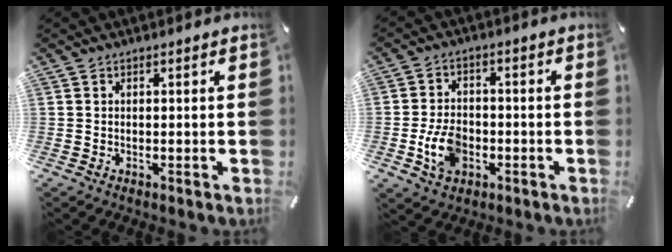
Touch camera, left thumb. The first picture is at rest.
{"total": 8.5, "force": [-2.3, 6.2, 5.3], "torque": [-0.118, 0.011, -0.040]}